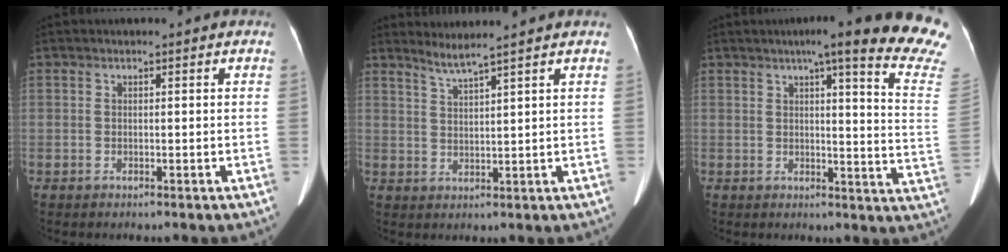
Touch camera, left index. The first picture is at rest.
{"total": 3.3, "force": [2.7, -1.3, 1.2], "torque": [-0.031, -0.009, 0.061]}
{"total": 19.8, "force": [15.6, -0.1, 12.2], "torque": [-0.141, -0.052, 0.164]}